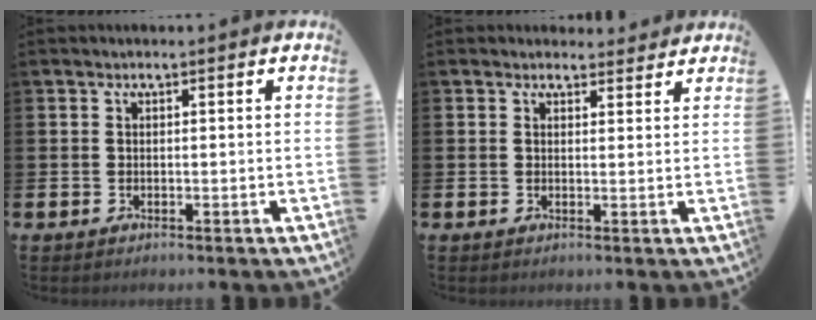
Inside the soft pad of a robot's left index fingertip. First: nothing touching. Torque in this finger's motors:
{"motor_torque": [1.00, -1.14, -0.08, 0.04]}